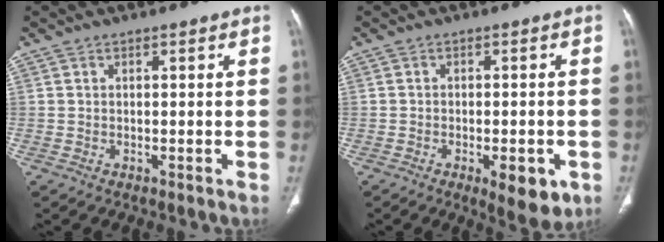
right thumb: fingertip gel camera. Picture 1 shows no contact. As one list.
[{"total": 7.7, "force": [-3.1, 3.1, 6.4], "torque": [-0.071, -0.002, -0.035]}]